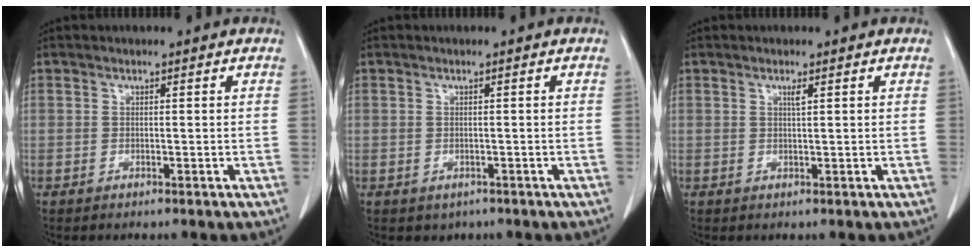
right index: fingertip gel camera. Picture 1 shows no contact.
{"total": 1.5, "force": [-0.7, 1.3, 0.2], "torque": [-0.003, 0.002, -0.004]}
{"total": 0.9, "force": [0.5, -0.1, 0.8], "torque": [-0.016, -0.002, 0.009]}